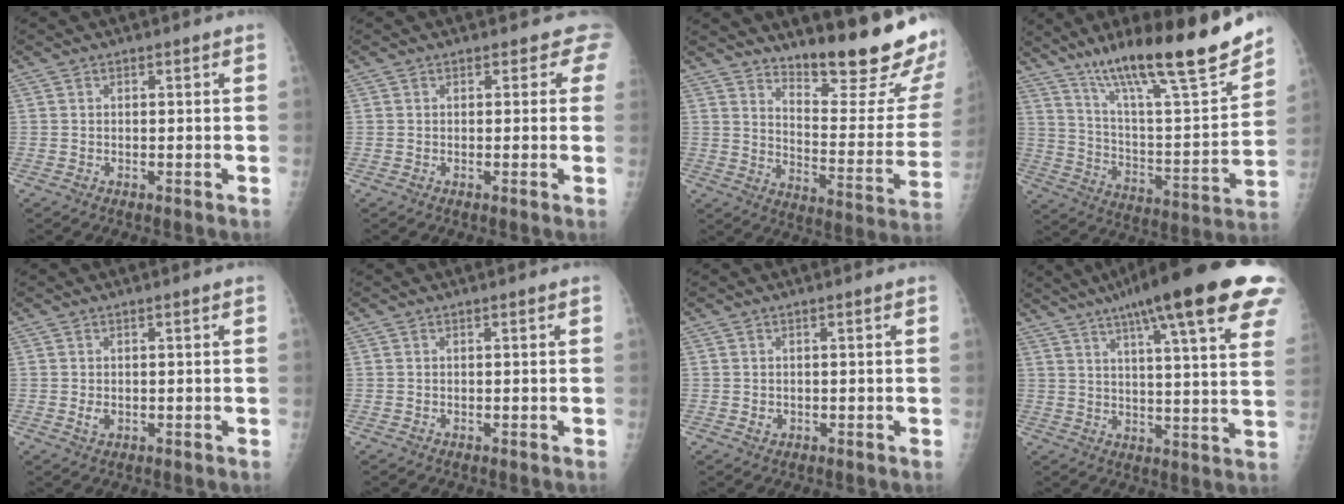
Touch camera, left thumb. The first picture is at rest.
{"total": 2.3, "force": [1.8, 1.4, 0.1], "torque": [0.028, -0.008, 0.000]}
{"total": 22.2, "force": [17.3, 4.2, 13.3], "torque": [-0.160, -0.143, 0.240]}
{"total": 25.4, "force": [18.2, 4.0, 17.3], "torque": [-0.255, -0.070, 0.304]}
{"total": 1.2, "force": [-0.1, 0.8, 0.9], "torque": [-0.005, 0.001, 0.001]}
{"total": 0.0}
{"total": 0.7, "force": [-0.1, 0.7, 0.2], "torque": [0.007, 0.004, 0.000]}
{"total": 26.9, "force": [16.4, 4.3, 20.9], "torque": [-0.276, -0.015, 0.217]}